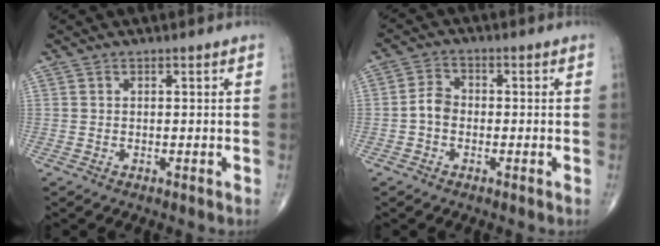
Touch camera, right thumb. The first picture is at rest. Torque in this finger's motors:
{"motor_torque": [0.04, -0.08, 0.63, 0.02, 0.00]}